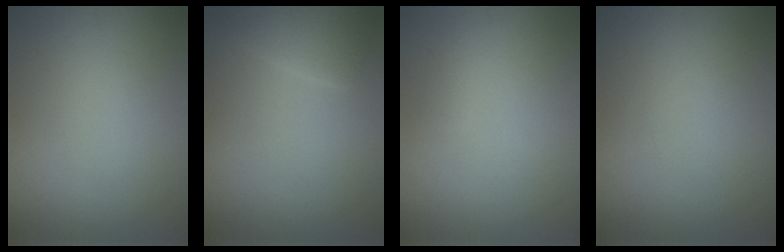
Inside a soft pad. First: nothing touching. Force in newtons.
{"total": 2.2, "press": 2.1, "slide": 0.3}
{"total": 0.6, "press": 0.5, "slide": 0.1}
{"total": 0.0}